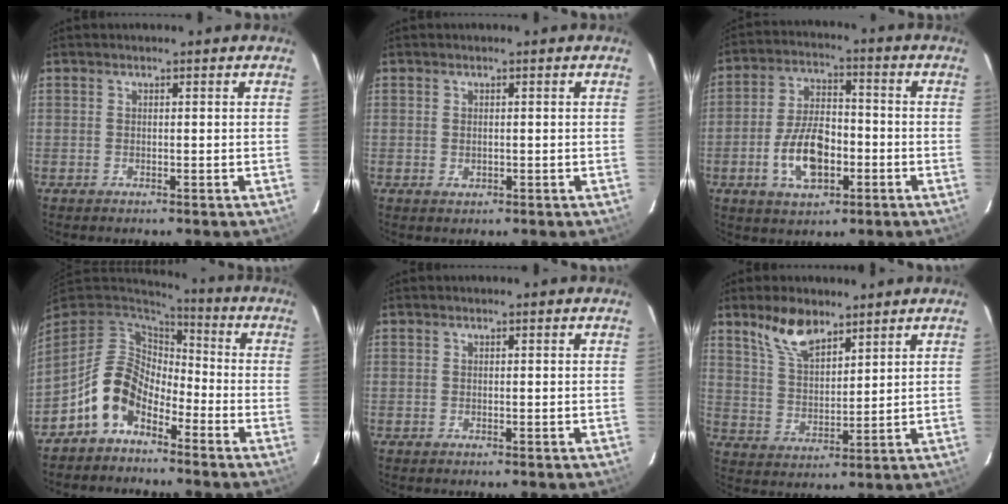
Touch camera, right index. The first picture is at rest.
{"total": 1.1, "force": [0.1, 0.8, 0.8], "torque": [-0.013, 0.001, 0.003]}
{"total": 11.2, "force": [-3.5, 5.8, 8.9], "torque": [-0.179, 0.009, -0.055]}
{"total": 11.1, "force": [-6.3, 7.0, 6.0], "torque": [-0.126, 0.025, -0.121]}
{"total": 0.0}
{"total": 8.8, "force": [6.4, 3.6, 4.8], "torque": [-0.088, 0.011, 0.129]}